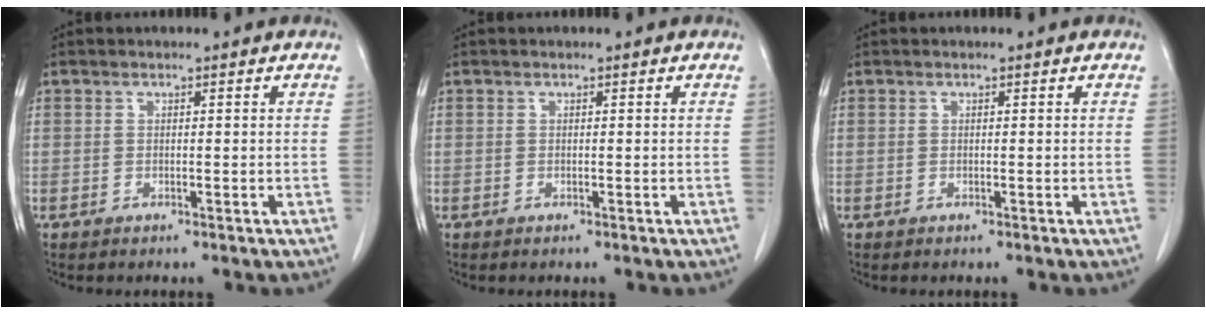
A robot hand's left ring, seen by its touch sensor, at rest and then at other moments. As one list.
[{"total": 0.0}, {"total": 0.0}]